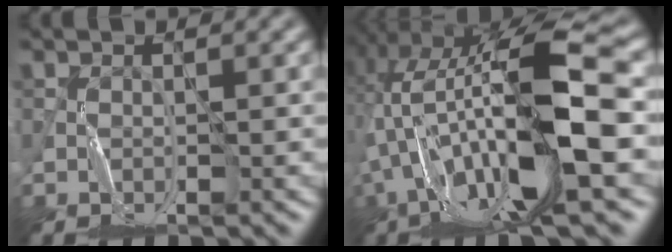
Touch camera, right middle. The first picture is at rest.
{"total": 13.9, "force": [-1.4, 3.8, 13.2], "torque": [-0.247, 0.020, -0.022]}